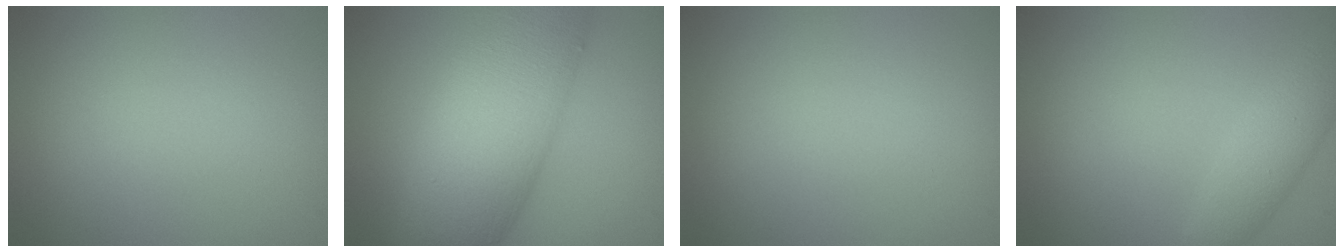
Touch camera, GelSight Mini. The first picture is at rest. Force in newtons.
{"total": 13.7, "press": 13.7, "slide": 0.3}
{"total": 0.0}
{"total": 3.0, "press": 3.0, "slide": 0.2}